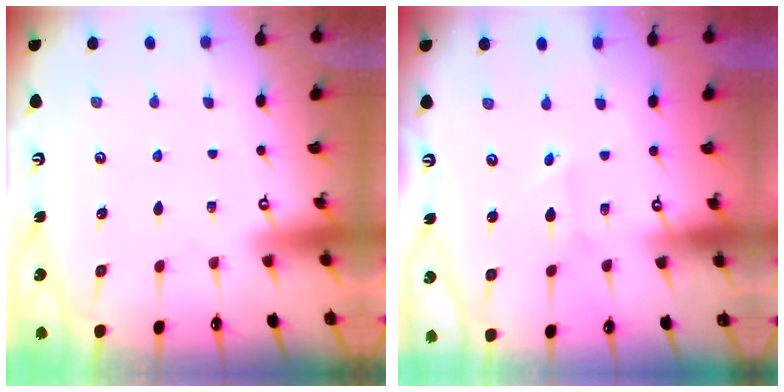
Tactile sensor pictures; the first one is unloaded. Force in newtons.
{"total": 1.5, "press": 1.5, "slide": 0.2}